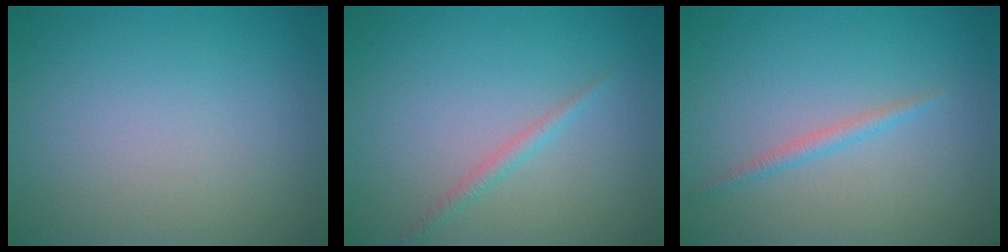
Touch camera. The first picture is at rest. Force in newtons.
{"total": 1.1, "press": 1.1, "slide": 0.0}
{"total": 1.1, "press": 1.1, "slide": 0.0}